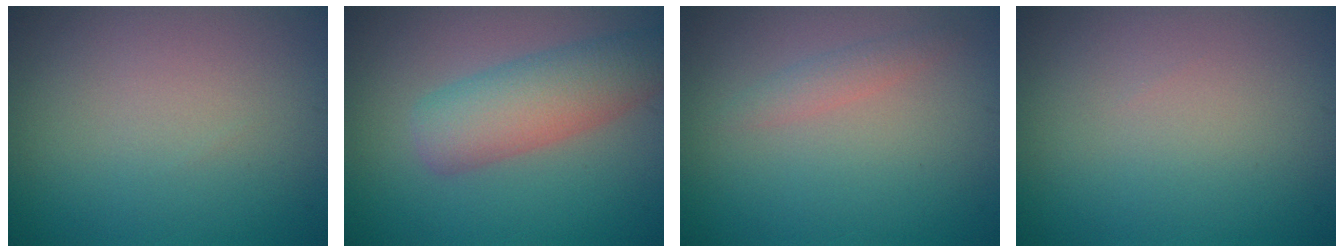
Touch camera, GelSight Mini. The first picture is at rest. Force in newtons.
{"total": 5.3, "press": 5.3, "slide": 0.4}
{"total": 1.2, "press": 1.2, "slide": 0.0}
{"total": 0.0}